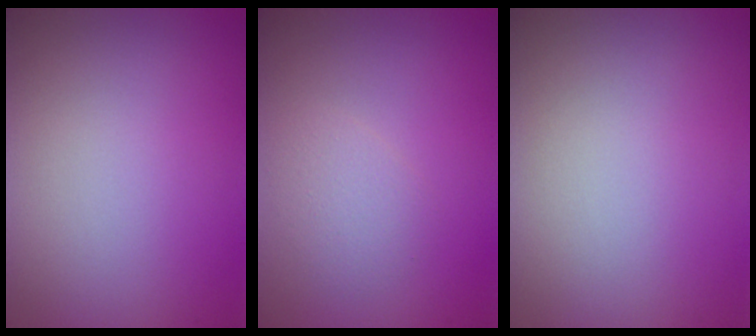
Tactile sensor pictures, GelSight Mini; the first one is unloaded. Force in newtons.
{"total": 1.6, "press": 1.6, "slide": 0.0}
{"total": 0.0}